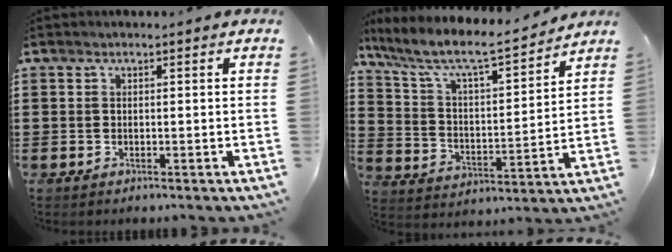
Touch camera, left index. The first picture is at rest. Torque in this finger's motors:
{"motor_torque": [2.14, 0.00, 0.35, 0.21]}